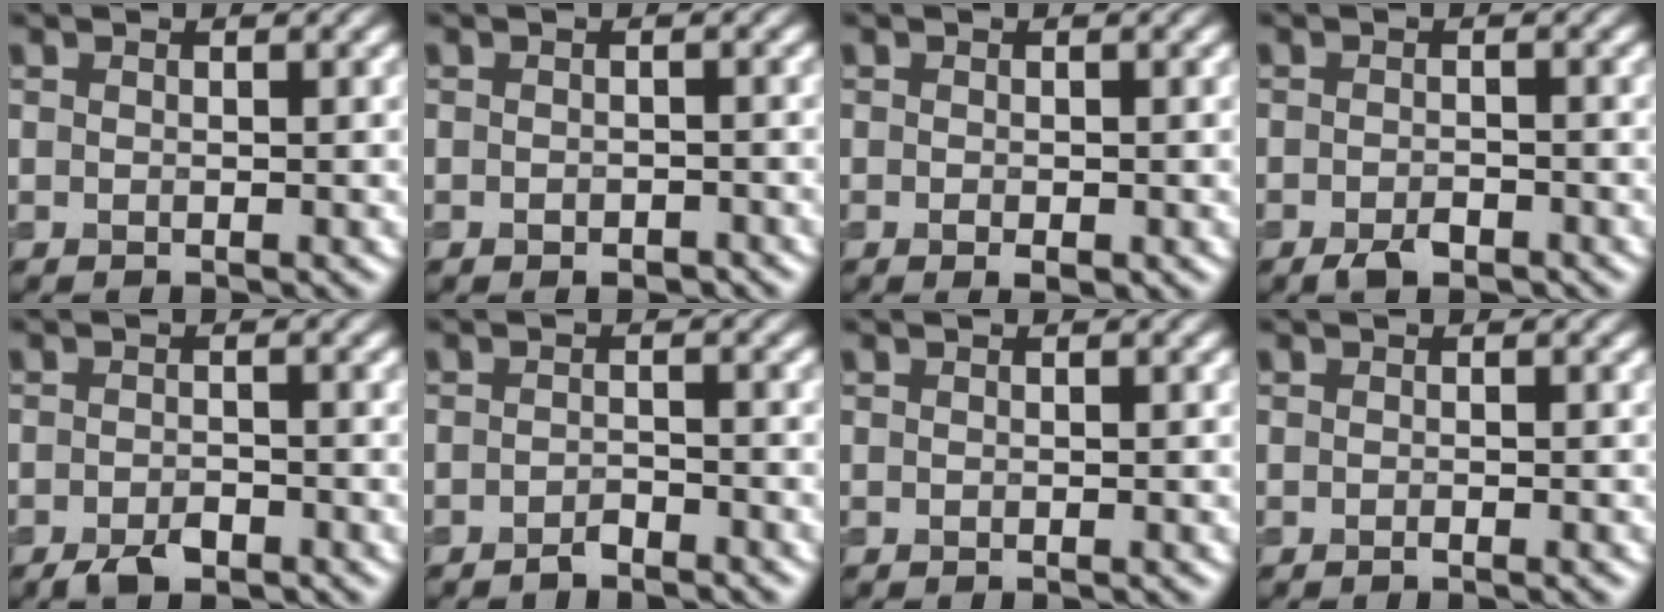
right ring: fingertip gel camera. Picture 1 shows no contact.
{"total": 1.2, "force": [-0.7, 0.6, 0.7], "torque": [-0.012, -0.003, -0.009]}
{"total": 1.0, "force": [-0.3, 0.5, 0.9], "torque": [-0.015, -0.003, -0.003]}
{"total": 2.2, "force": [-1.5, 0.9, 1.3], "torque": [-0.023, -0.002, -0.027]}
{"total": 2.6, "force": [-1.9, 1.0, 1.6], "torque": [-0.027, -0.001, -0.036]}
{"total": 1.4, "force": [-1.2, 0.3, 0.6], "torque": [-0.010, 0.002, -0.024]}
{"total": 0.0}
{"total": 0.6, "force": [-0.5, 0.1, 0.4], "torque": [-0.005, -0.001, -0.008]}